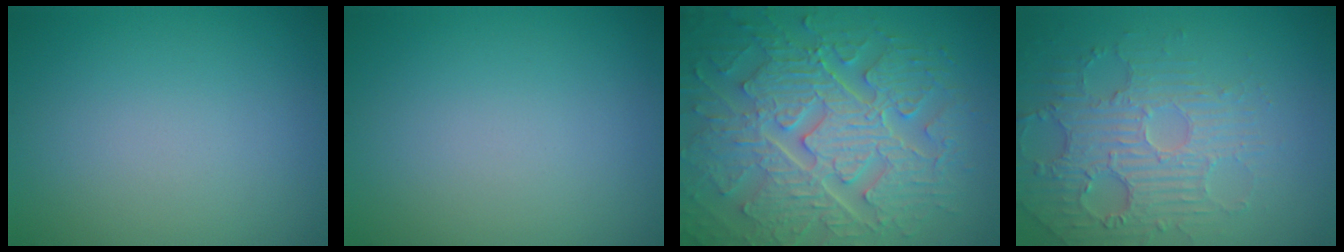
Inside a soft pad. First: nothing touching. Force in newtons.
{"total": 0.0}
{"total": 9.2, "press": 6.7, "slide": 6.3}
{"total": 4.2, "press": 3.9, "slide": 1.7}